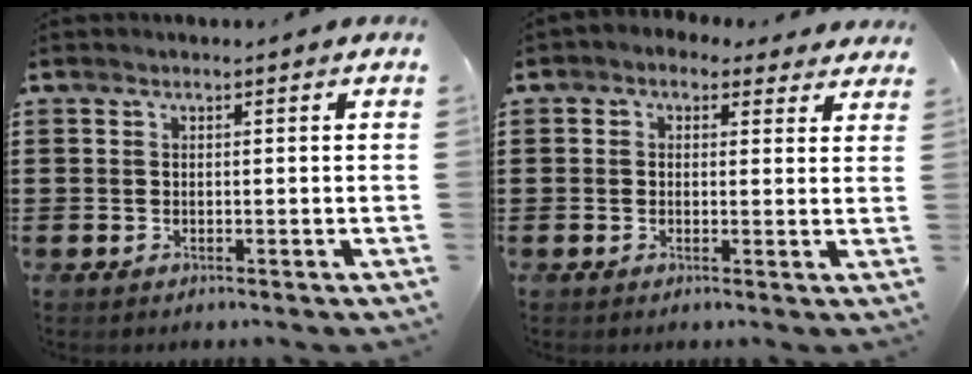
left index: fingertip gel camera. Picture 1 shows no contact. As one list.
[{"total": 1.7, "force": [1.0, 1.2, 0.5], "torque": [-0.017, 0.006, 0.017]}]